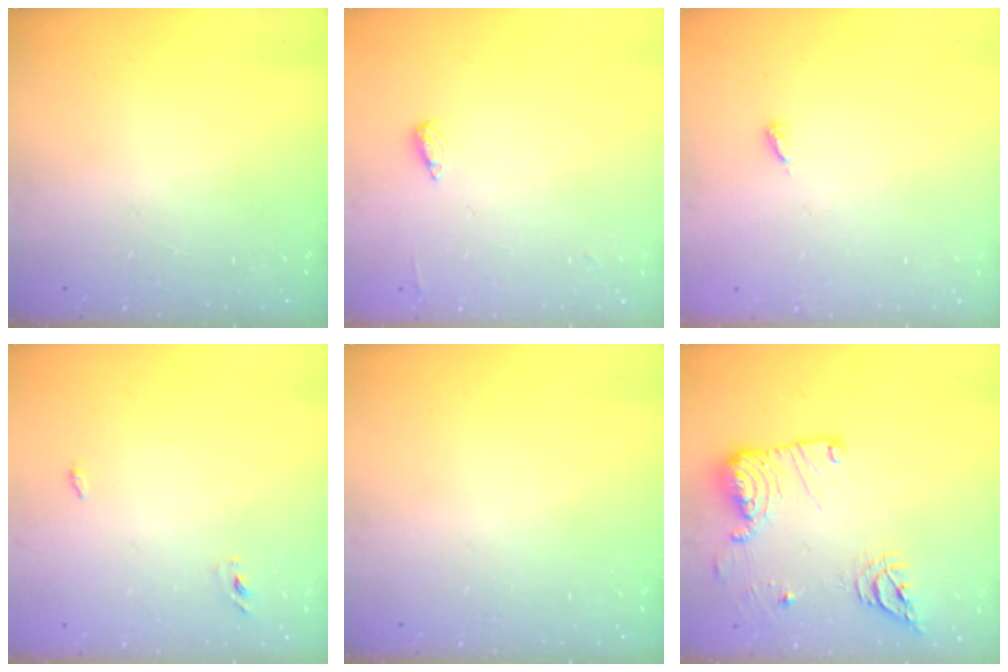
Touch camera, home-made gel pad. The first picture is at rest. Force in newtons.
{"total": 4.5, "press": 4.4, "slide": 1.0}
{"total": 2.9, "press": 2.9, "slide": 0.2}
{"total": 2.9, "press": 2.7, "slide": 1.0}
{"total": 0.0}
{"total": 15.4, "press": 15.3, "slide": 1.5}